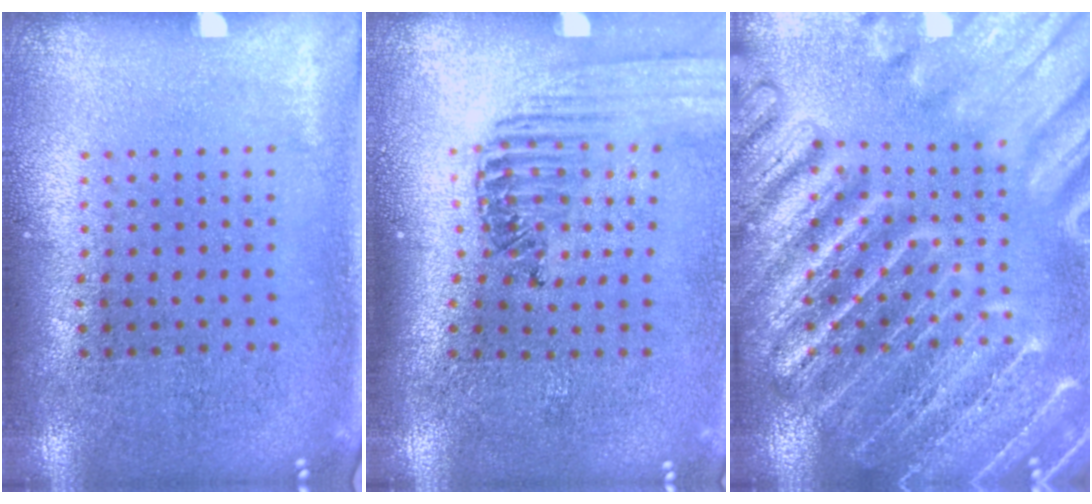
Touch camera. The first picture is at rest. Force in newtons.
{"total": 1.4, "press": 1.4, "slide": 0.1}
{"total": 6.2, "press": 6.2, "slide": 0.7}